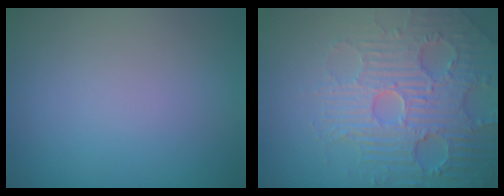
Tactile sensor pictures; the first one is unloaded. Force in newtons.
{"total": 5.0, "press": 4.9, "slide": 1.2}